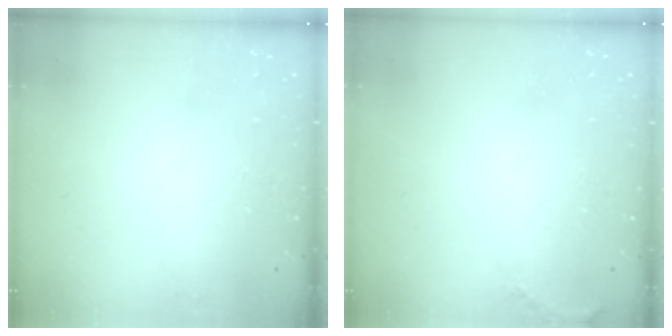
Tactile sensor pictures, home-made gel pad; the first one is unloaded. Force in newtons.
{"total": 5.6, "press": 5.4, "slide": 1.3}